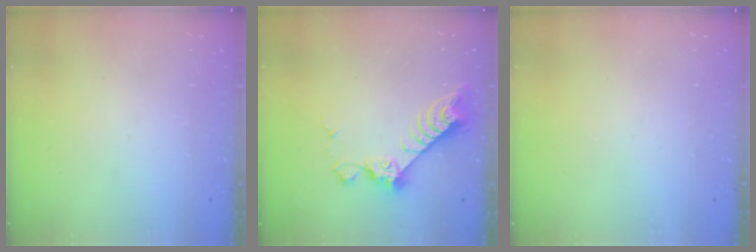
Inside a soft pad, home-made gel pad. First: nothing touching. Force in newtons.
{"total": 8.6, "press": 8.6, "slide": 0.3}
{"total": 0.0}